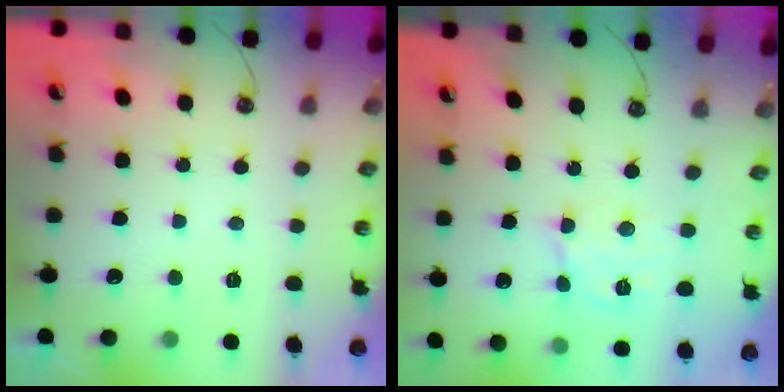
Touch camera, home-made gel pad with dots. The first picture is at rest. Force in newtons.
{"total": 7.0, "press": 7.0, "slide": 0.3}